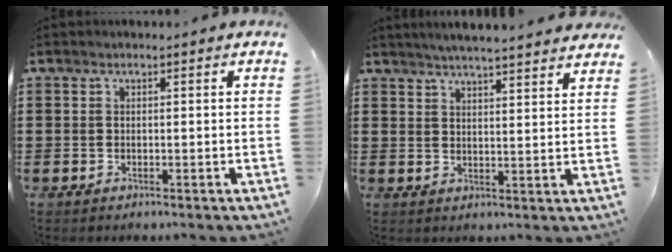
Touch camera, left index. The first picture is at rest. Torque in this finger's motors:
{"motor_torque": [1.11, -0.63, 0.47, 0.05]}